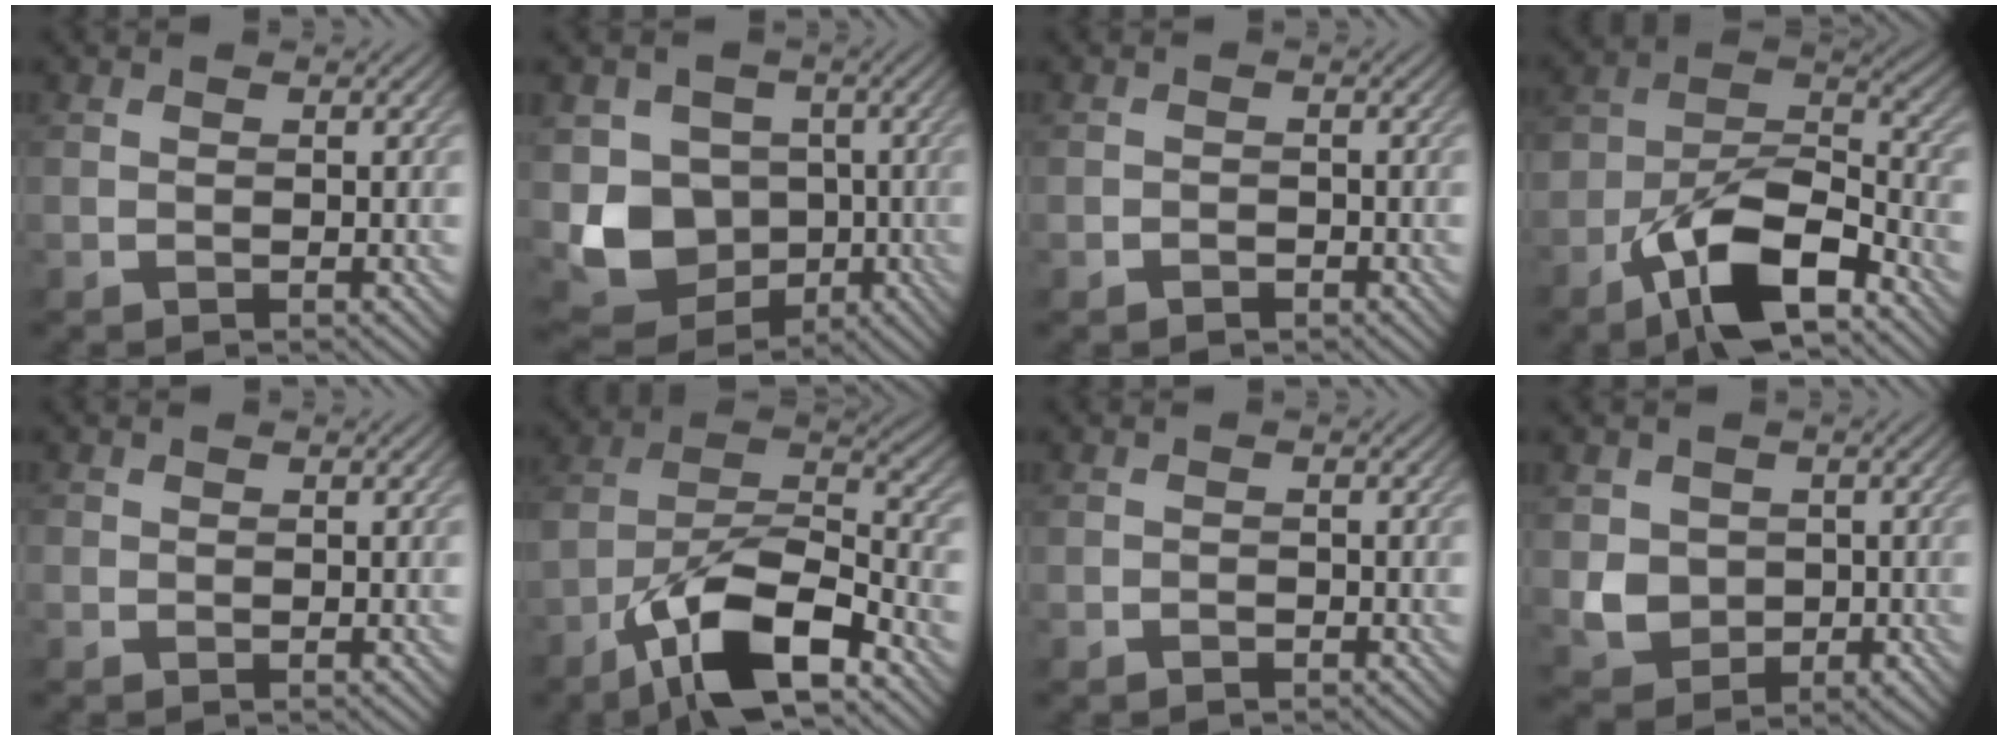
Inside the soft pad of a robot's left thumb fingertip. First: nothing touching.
{"total": 9.6, "force": [-2.1, 8.2, 4.6], "torque": [-0.096, -0.024, -0.045]}
{"total": 1.1, "force": [-1.0, 0.5, 0.1], "torque": [0.000, -0.002, -0.020]}
{"total": 12.4, "force": [-7.1, 5.7, 8.3], "torque": [-0.151, -0.006, -0.141]}
{"total": 0.6, "force": [-0.2, 0.6, -0.1], "torque": [0.004, -0.005, -0.008]}
{"total": 13.2, "force": [-7.8, 5.1, 9.3], "torque": [-0.170, -0.002, -0.161]}
{"total": 0.8, "force": [-0.8, 0.2, 0.1], "torque": [0.001, -0.003, -0.015]}
{"total": 4.3, "force": [0.2, 3.9, 1.8], "torque": [-0.048, -0.012, 0.003]}